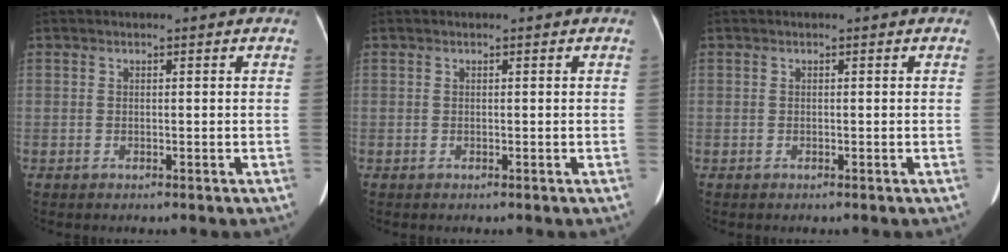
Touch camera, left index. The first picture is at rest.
{"total": 0.0}
{"total": 0.0}